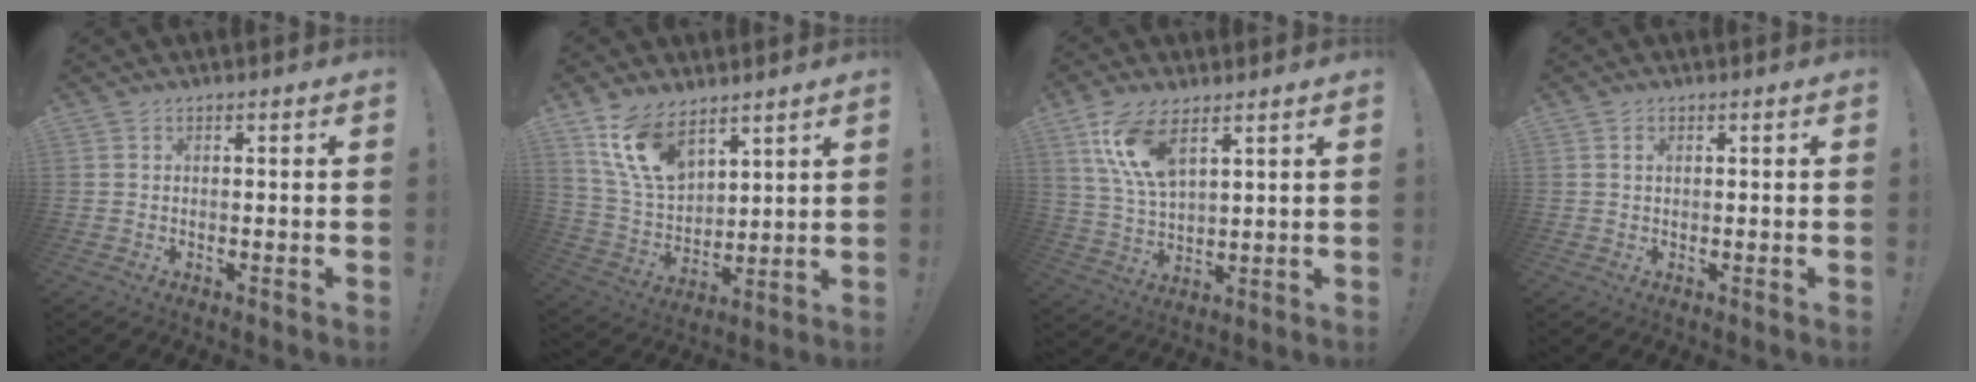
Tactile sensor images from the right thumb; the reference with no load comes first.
{"total": 14.9, "force": [9.4, 8.0, 8.4], "torque": [-0.177, -0.044, 0.182]}
{"total": 12.1, "force": [7.0, 5.2, 8.5], "torque": [-0.181, -0.022, 0.128]}
{"total": 0.8, "force": [0.3, 0.6, 0.5], "torque": [-0.010, 0.002, 0.005]}